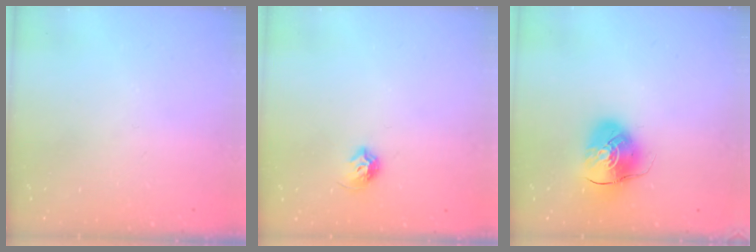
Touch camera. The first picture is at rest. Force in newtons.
{"total": 7.0, "press": 6.9, "slide": 0.8}
{"total": 9.7, "press": 9.6, "slide": 1.2}